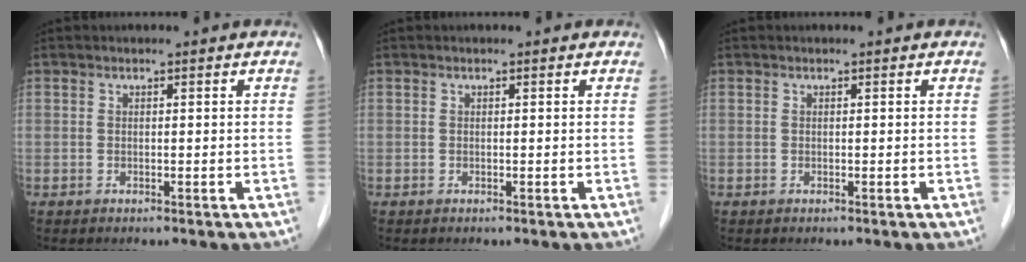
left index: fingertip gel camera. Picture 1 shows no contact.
{"total": 0.0}
{"total": 0.0}